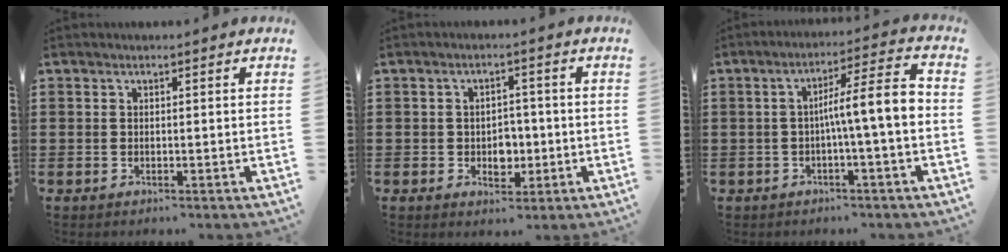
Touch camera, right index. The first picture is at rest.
{"total": 3.6, "force": [-0.7, 2.7, 2.2], "torque": [-0.032, -0.002, -0.019]}
{"total": 7.9, "force": [-0.7, 0.7, 7.8], "torque": [-0.133, -0.001, -0.017]}